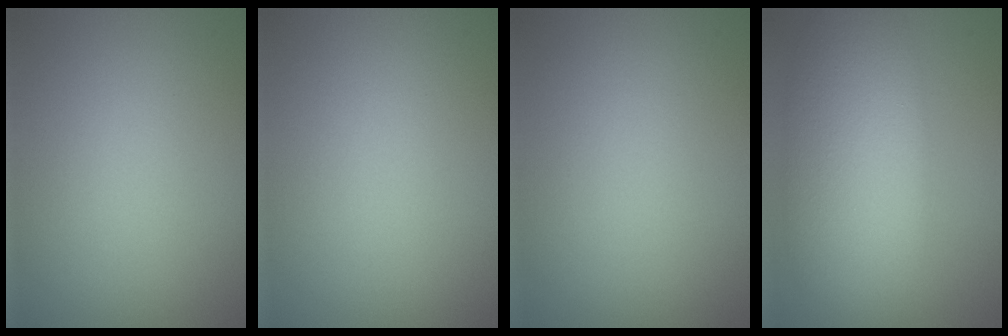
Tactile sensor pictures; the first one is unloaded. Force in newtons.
{"total": 0.0}
{"total": 0.0}
{"total": 8.9, "press": 8.9, "slide": 0.4}